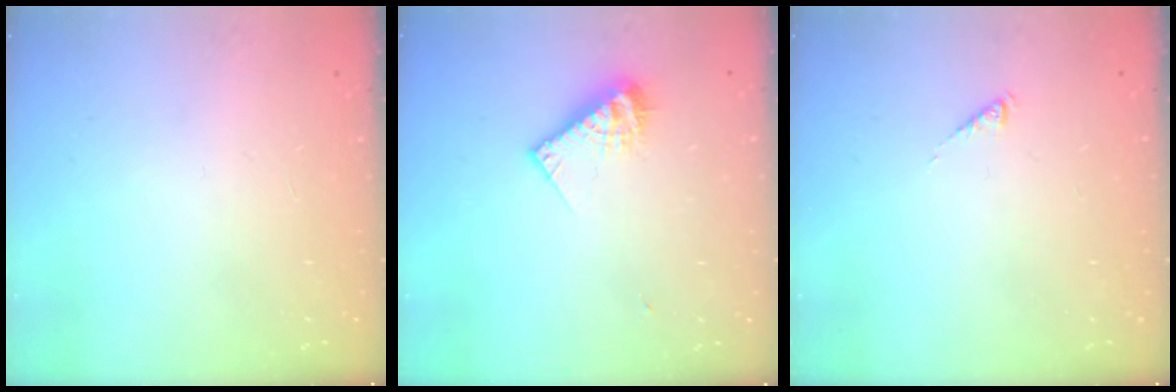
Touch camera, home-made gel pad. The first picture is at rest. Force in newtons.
{"total": 9.1, "press": 9.0, "slide": 0.9}
{"total": 0.0}